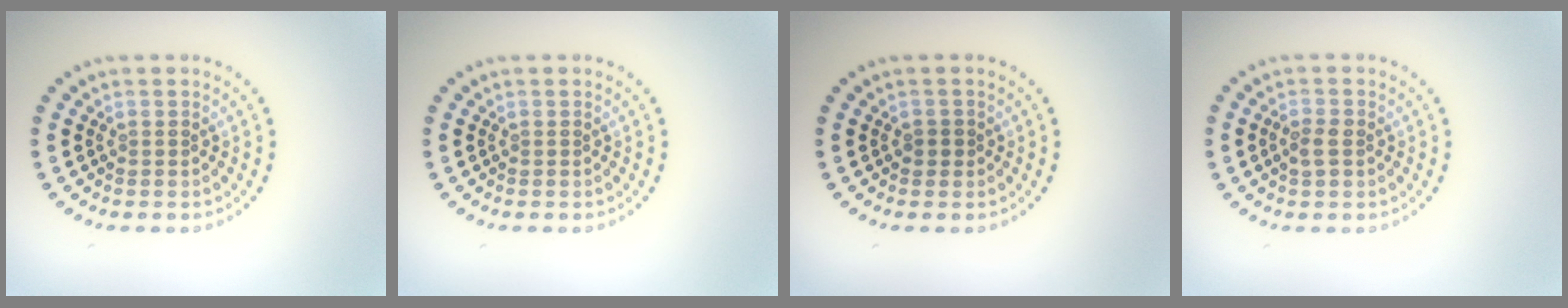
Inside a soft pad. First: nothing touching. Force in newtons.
{"total": 0.0}
{"total": 0.9, "press": 0.9, "slide": 0.4}
{"total": 1.6, "press": 1.5, "slide": 0.3}